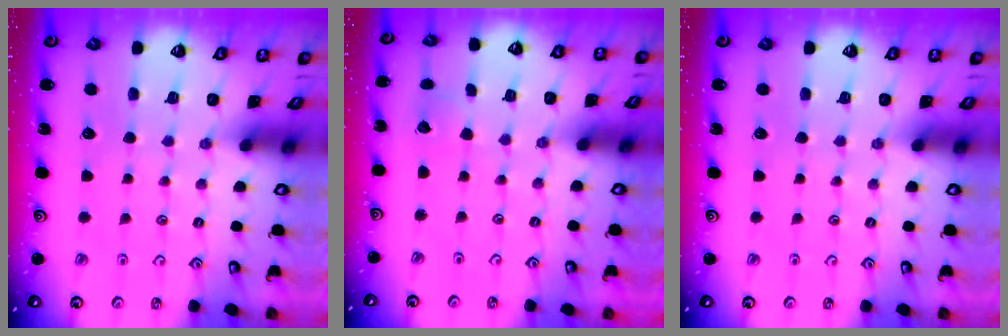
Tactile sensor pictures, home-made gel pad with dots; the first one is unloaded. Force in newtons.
{"total": 2.4, "press": 2.4, "slide": 0.2}
{"total": 0.0}